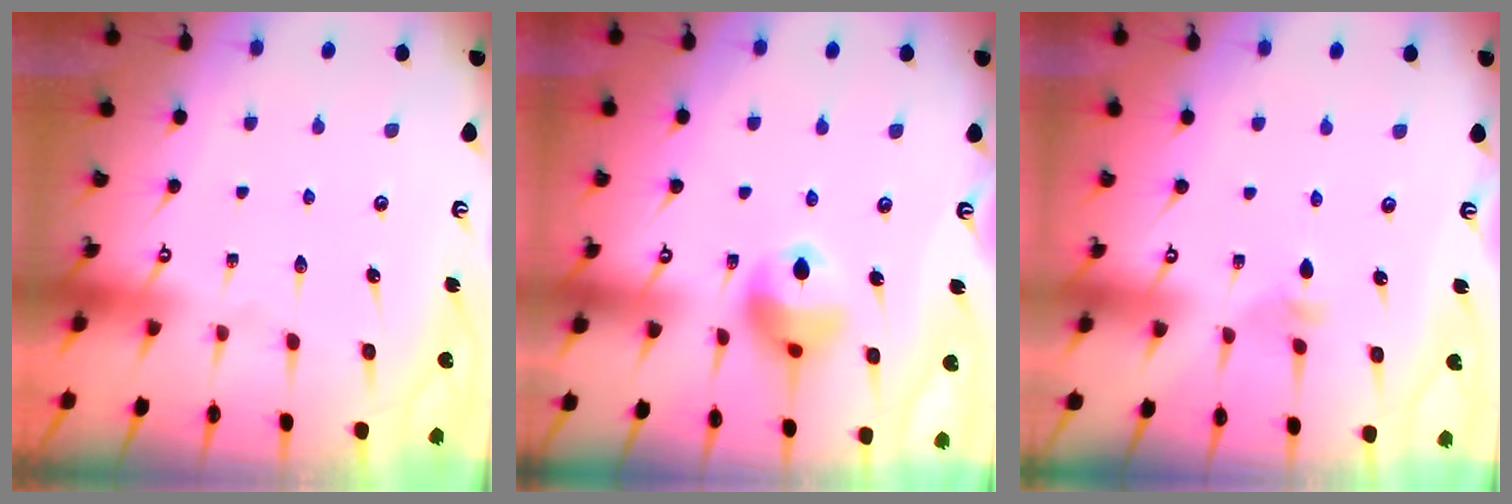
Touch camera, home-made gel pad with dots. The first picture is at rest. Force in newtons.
{"total": 11.2, "press": 11.1, "slide": 1.5}
{"total": 2.2, "press": 2.2, "slide": 0.5}